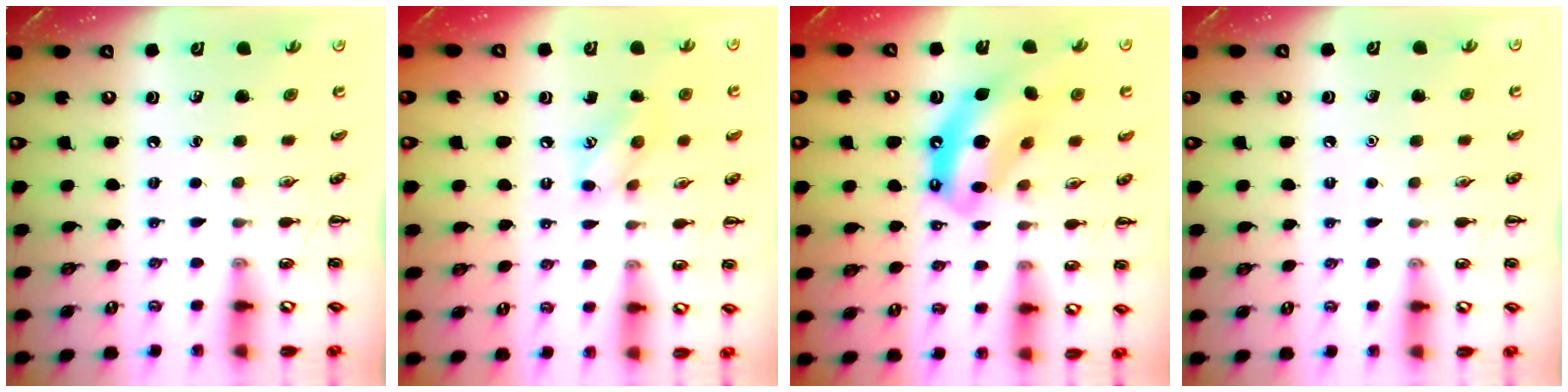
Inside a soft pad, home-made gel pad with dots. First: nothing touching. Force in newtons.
{"total": 8.1, "press": 8.1, "slide": 0.5}
{"total": 11.5, "press": 11.1, "slide": 3.1}
{"total": 1.5, "press": 1.5, "slide": 0.1}